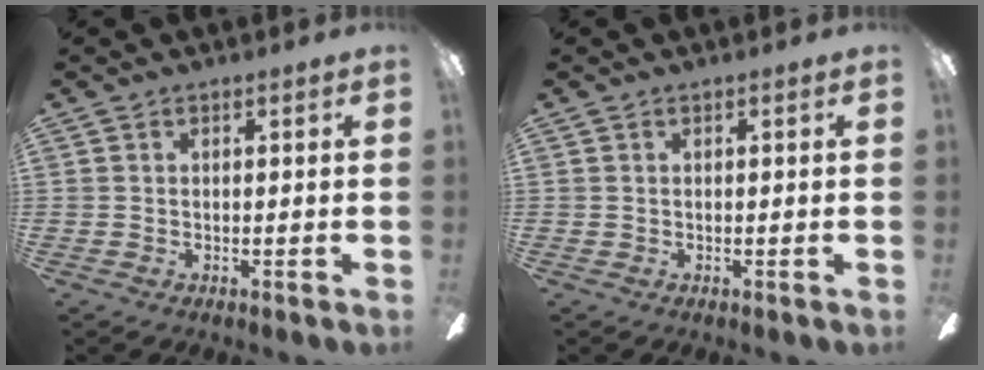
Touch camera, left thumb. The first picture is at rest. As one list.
[{"total": 0.0}]